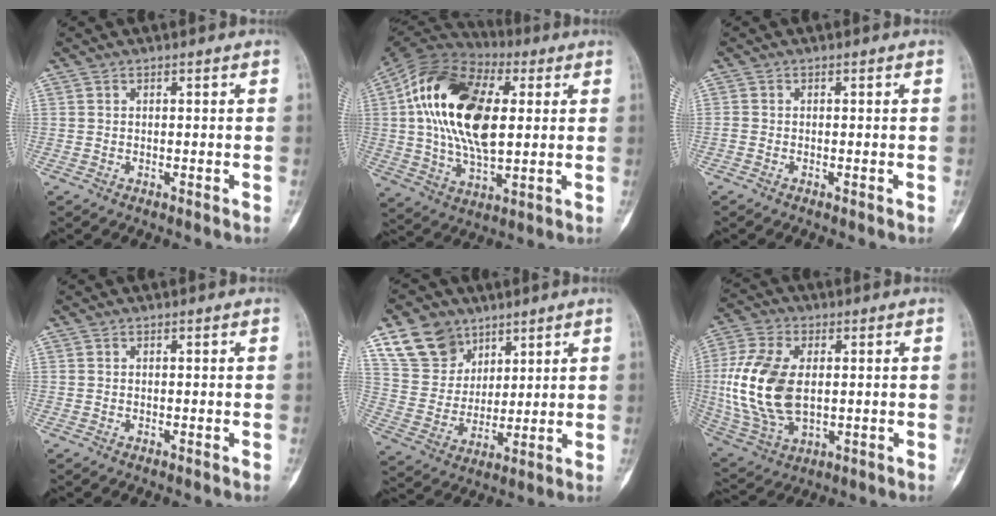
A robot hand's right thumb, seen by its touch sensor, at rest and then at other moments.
{"total": 22.4, "force": [3.7, 12.1, 18.5], "torque": [-0.340, 0.003, 0.054]}
{"total": 0.7, "force": [-0.4, 0.4, 0.3], "torque": [-0.007, -0.001, -0.013]}
{"total": 0.0}
{"total": 12.1, "force": [7.6, 8.7, 3.4], "torque": [-0.037, -0.035, 0.155]}
{"total": 16.8, "force": [0.6, 10.0, 13.5], "torque": [-0.293, -0.004, 0.022]}